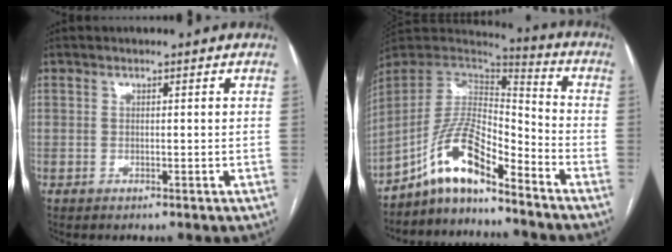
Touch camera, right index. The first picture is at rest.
{"total": 11.6, "force": [-8.4, 2.7, 7.6], "torque": [-0.149, 0.028, -0.153]}